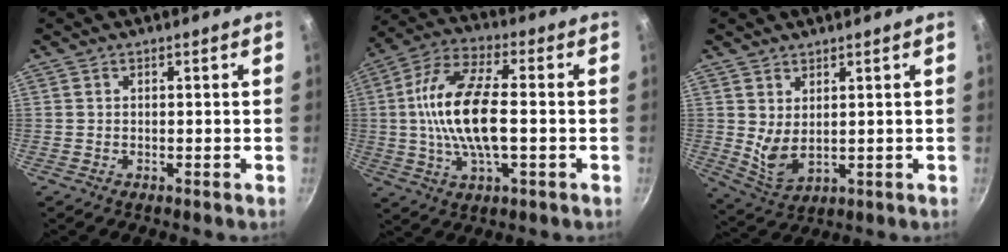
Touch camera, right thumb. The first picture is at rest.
{"total": 16.2, "force": [-0.5, 6.6, 14.8], "torque": [-0.282, 0.023, -0.025]}
{"total": 5.3, "force": [1.9, 2.7, 4.1], "torque": [-0.070, -0.033, 0.046]}